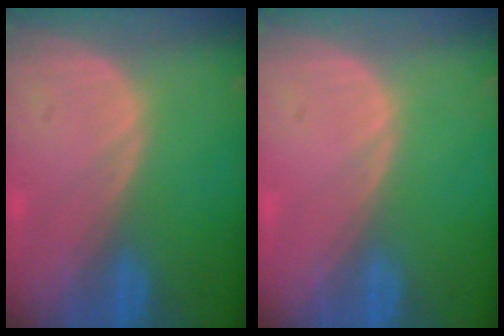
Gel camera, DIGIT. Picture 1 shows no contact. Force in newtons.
{"total": 0.0}